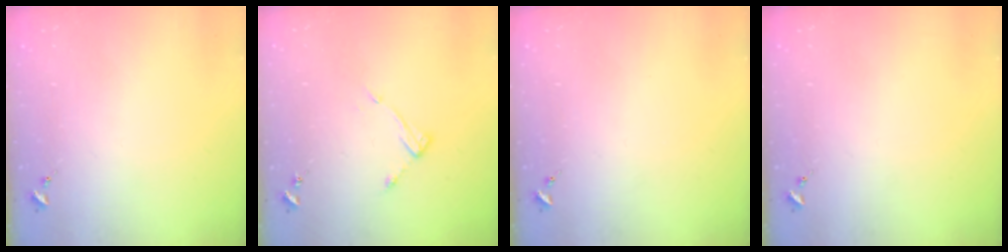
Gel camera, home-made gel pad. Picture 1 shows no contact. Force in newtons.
{"total": 7.9, "press": 7.9, "slide": 0.3}
{"total": 0.0}
{"total": 0.0}